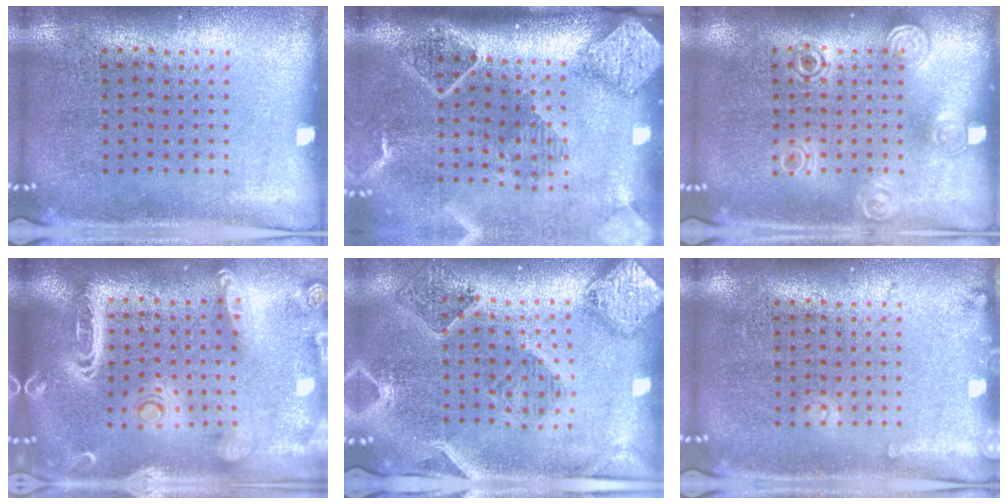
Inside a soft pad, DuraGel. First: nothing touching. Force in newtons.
{"total": 2.7, "press": 2.0, "slide": 1.9}
{"total": 1.4, "press": 1.3, "slide": 0.6}
{"total": 2.8, "press": 2.5, "slide": 1.4}
{"total": 1.5, "press": 1.4, "slide": 0.3}
{"total": 1.0, "press": 1.0, "slide": 0.1}